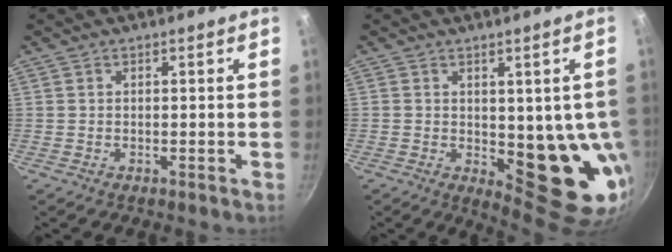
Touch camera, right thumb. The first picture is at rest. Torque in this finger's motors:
{"motor_torque": [2.52, 2.49, 1.90, -0.20, 0.26]}